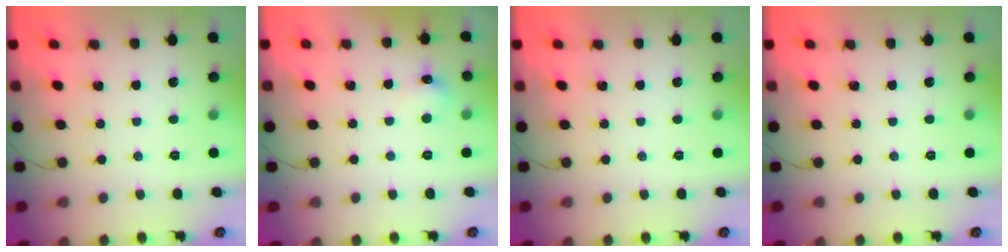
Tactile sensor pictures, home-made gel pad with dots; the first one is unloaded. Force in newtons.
{"total": 6.2, "press": 6.1, "slide": 1.2}
{"total": 0.0}
{"total": 0.0}